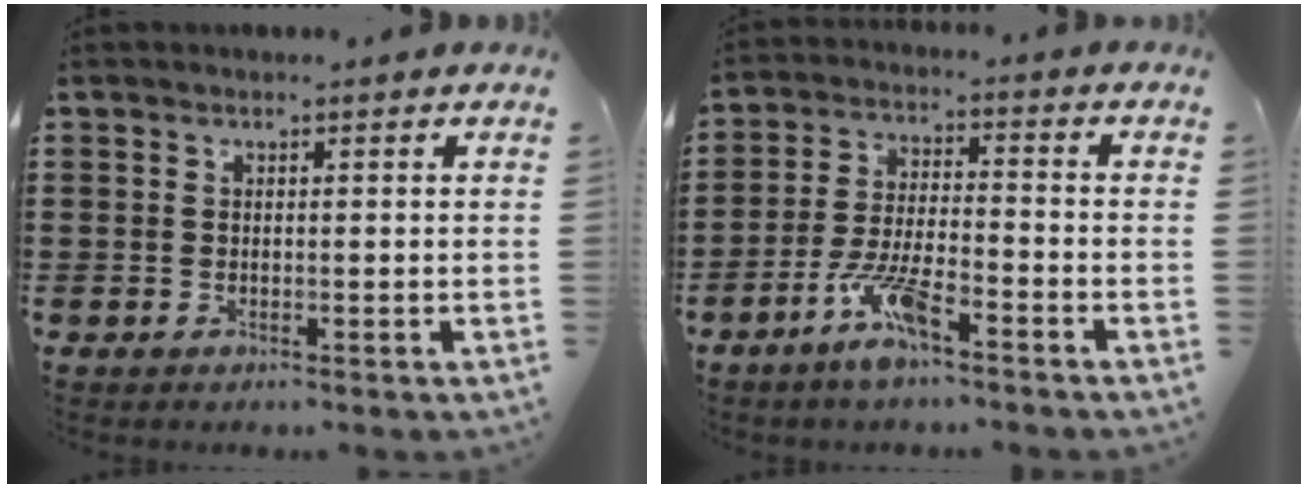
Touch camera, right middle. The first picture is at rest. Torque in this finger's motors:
{"motor_torque": [1.86, 0.27, 0.23, 0.21]}